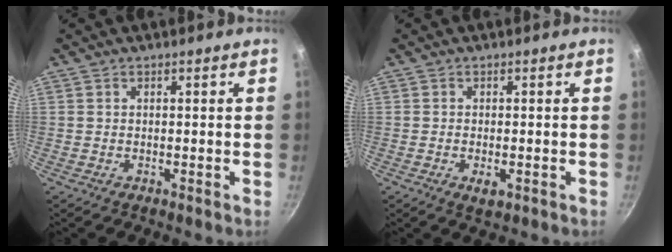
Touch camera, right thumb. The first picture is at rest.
{"total": 2.2, "force": [-0.7, 1.0, 1.9], "torque": [-0.033, -0.005, -0.010]}